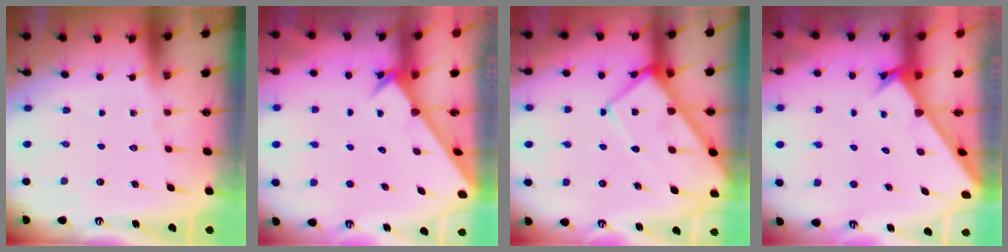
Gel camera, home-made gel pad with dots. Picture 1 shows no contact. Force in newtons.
{"total": 3.2, "press": 3.2, "slide": 0.1}
{"total": 11.5, "press": 11.5, "slide": 1.2}
{"total": 2.4, "press": 2.4, "slide": 0.2}